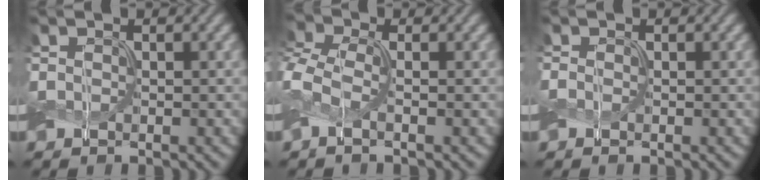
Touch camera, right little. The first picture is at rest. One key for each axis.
{"total": 2.3, "fx": -0.7, "fy": 1.0, "fz": 1.9, "tx": -0.047, "ty": 0.009, "tz": -0.030}
{"total": 0.0}